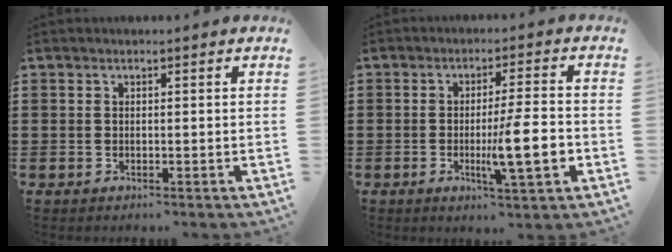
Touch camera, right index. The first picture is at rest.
{"total": 9.4, "force": [-2.1, 1.2, 9.1], "torque": [-0.146, -0.012, -0.035]}